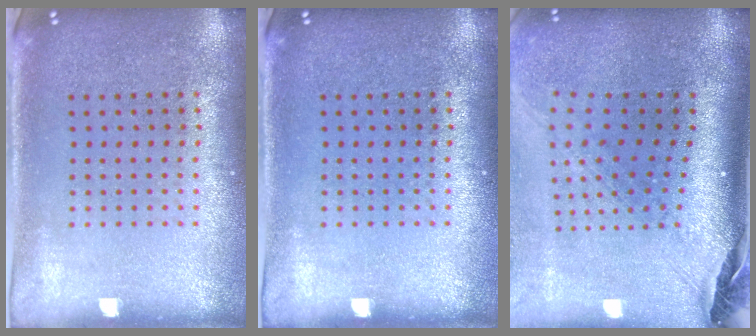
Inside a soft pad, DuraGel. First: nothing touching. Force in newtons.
{"total": 0.0}
{"total": 2.8, "press": 2.1, "slide": 1.9}